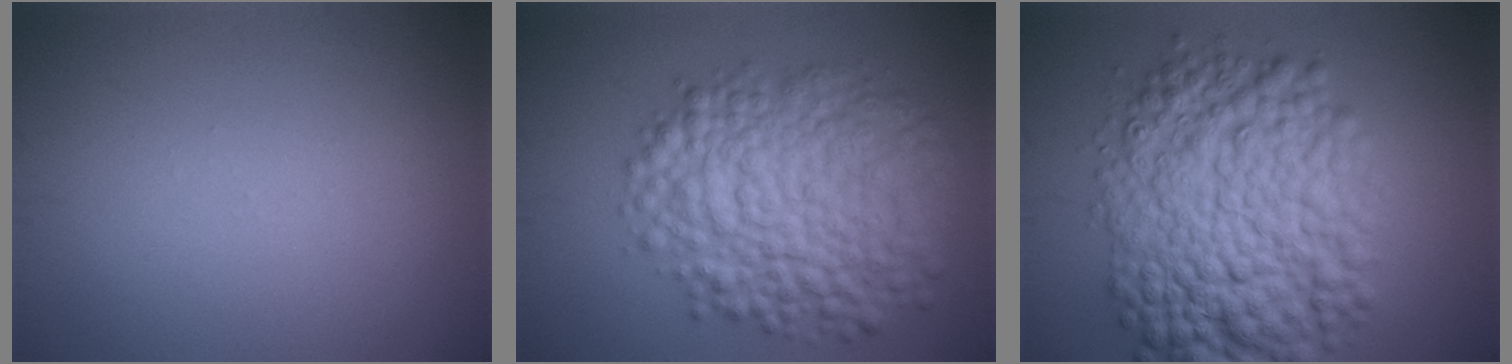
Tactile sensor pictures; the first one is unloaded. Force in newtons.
{"total": 9.7, "press": 9.7, "slide": 0.2}
{"total": 12.5, "press": 12.5, "slide": 0.2}